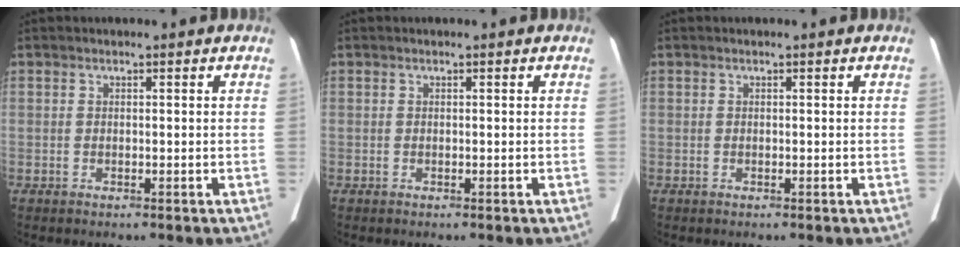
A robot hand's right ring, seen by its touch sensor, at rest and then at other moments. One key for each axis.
{"total": 0.0}
{"total": 0.0}